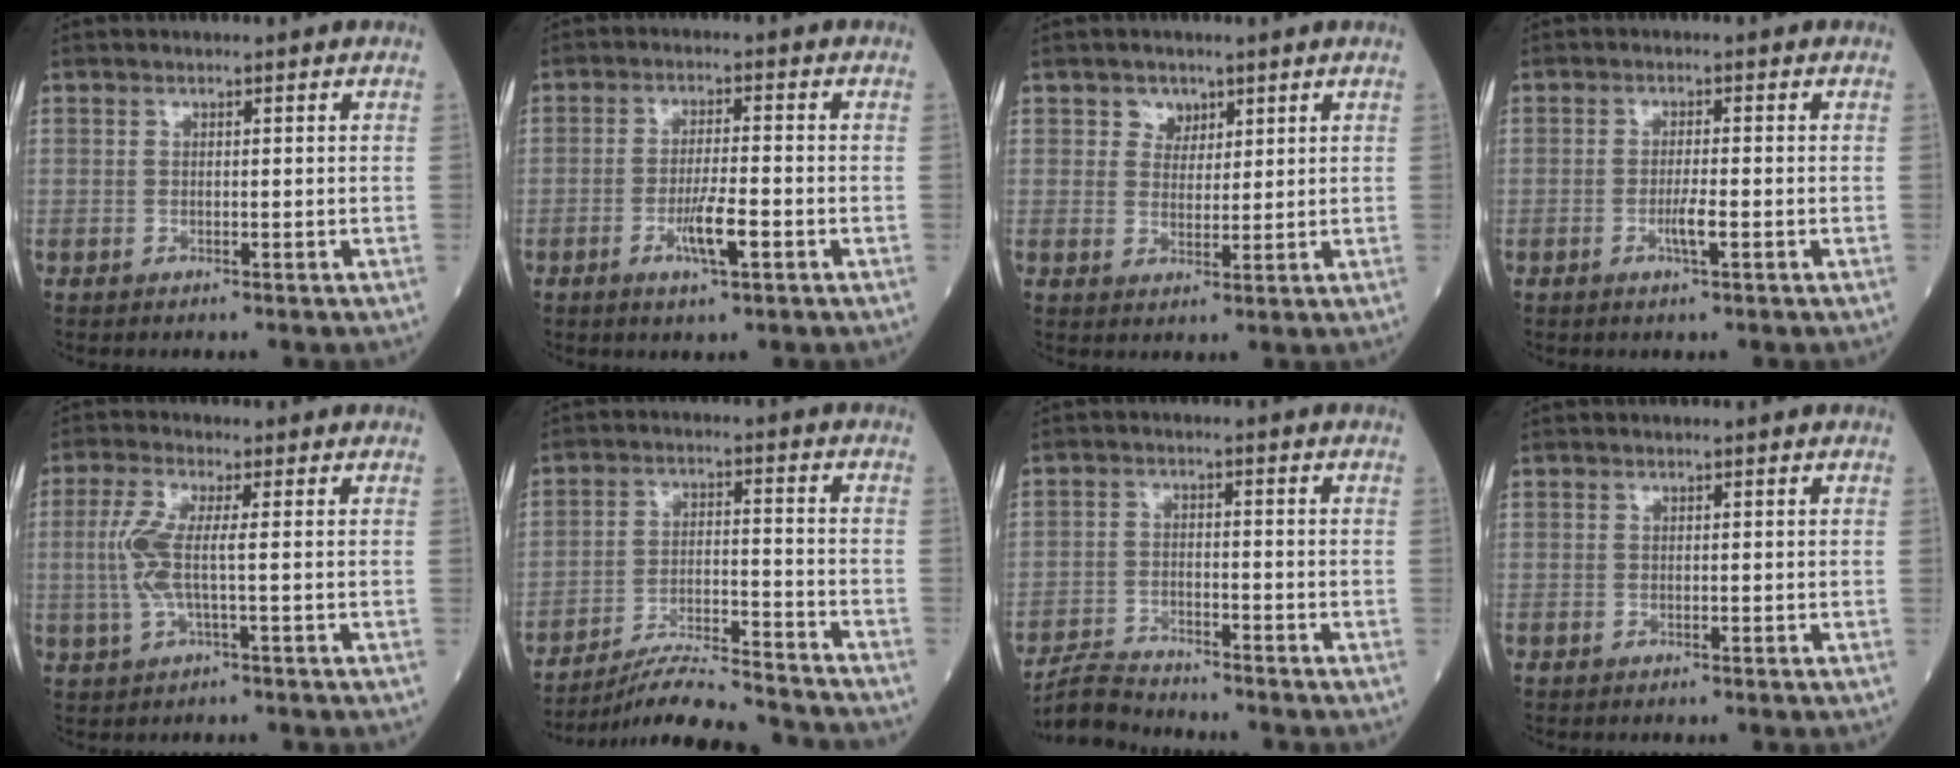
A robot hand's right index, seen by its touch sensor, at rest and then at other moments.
{"total": 5.5, "force": [-2.2, 0.7, 5.0], "torque": [-0.091, -0.005, -0.038]}
{"total": 2.9, "force": [1.8, 2.3, 0.6], "torque": [-0.005, 0.000, 0.028]}
{"total": 2.8, "force": [-1.0, 0.2, 2.6], "torque": [-0.049, -0.002, -0.018]}
{"total": 5.8, "force": [0.1, 1.0, 5.7], "torque": [-0.139, 0.003, -0.003]}
{"total": 14.8, "force": [-14.1, -0.3, 4.4], "torque": [-0.075, -0.006, -0.221]}
{"total": 5.0, "force": [-5.0, 0.2, -0.1], "torque": [-0.003, -0.013, -0.093]}
{"total": 0.0}